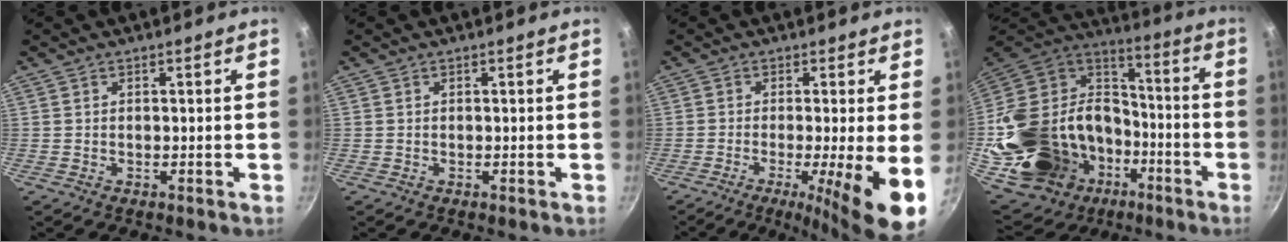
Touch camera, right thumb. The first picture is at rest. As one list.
[{"total": 0.0}, {"total": 11.3, "force": [-2.6, 1.1, 11.0], "torque": [-0.165, -0.012, -0.039]}, {"total": 33.3, "force": [-11.8, 24.7, 18.9], "torque": [-0.309, 0.081, -0.182]}]